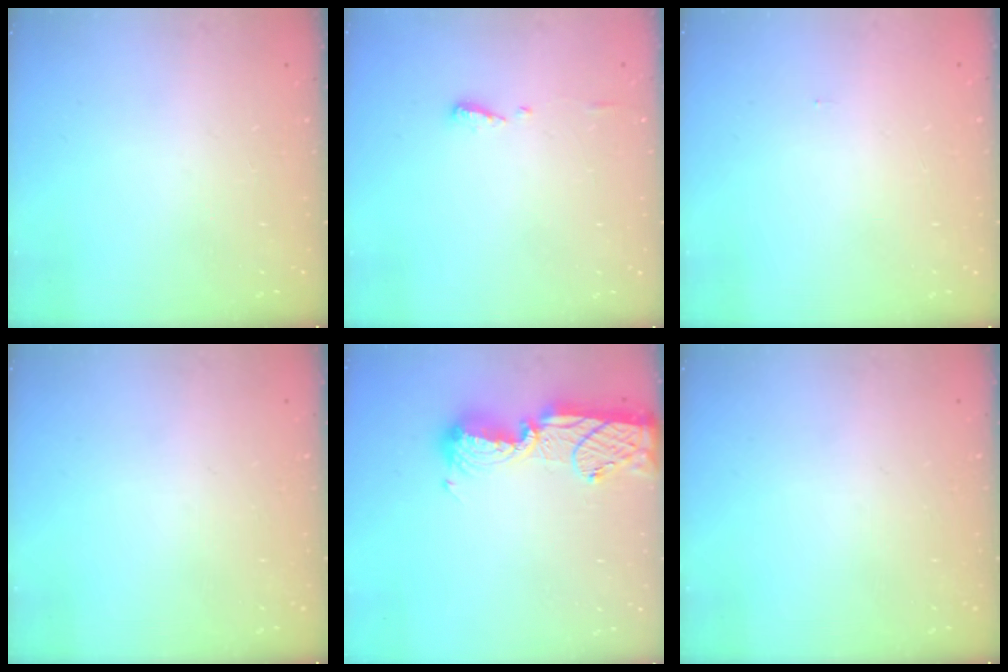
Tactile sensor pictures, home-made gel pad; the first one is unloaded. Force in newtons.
{"total": 4.9, "press": 4.9, "slide": 0.6}
{"total": 6.0, "press": 0.9, "slide": 5.9}
{"total": 0.0}
{"total": 15.3, "press": 14.8, "slide": 4.0}
{"total": 0.0}